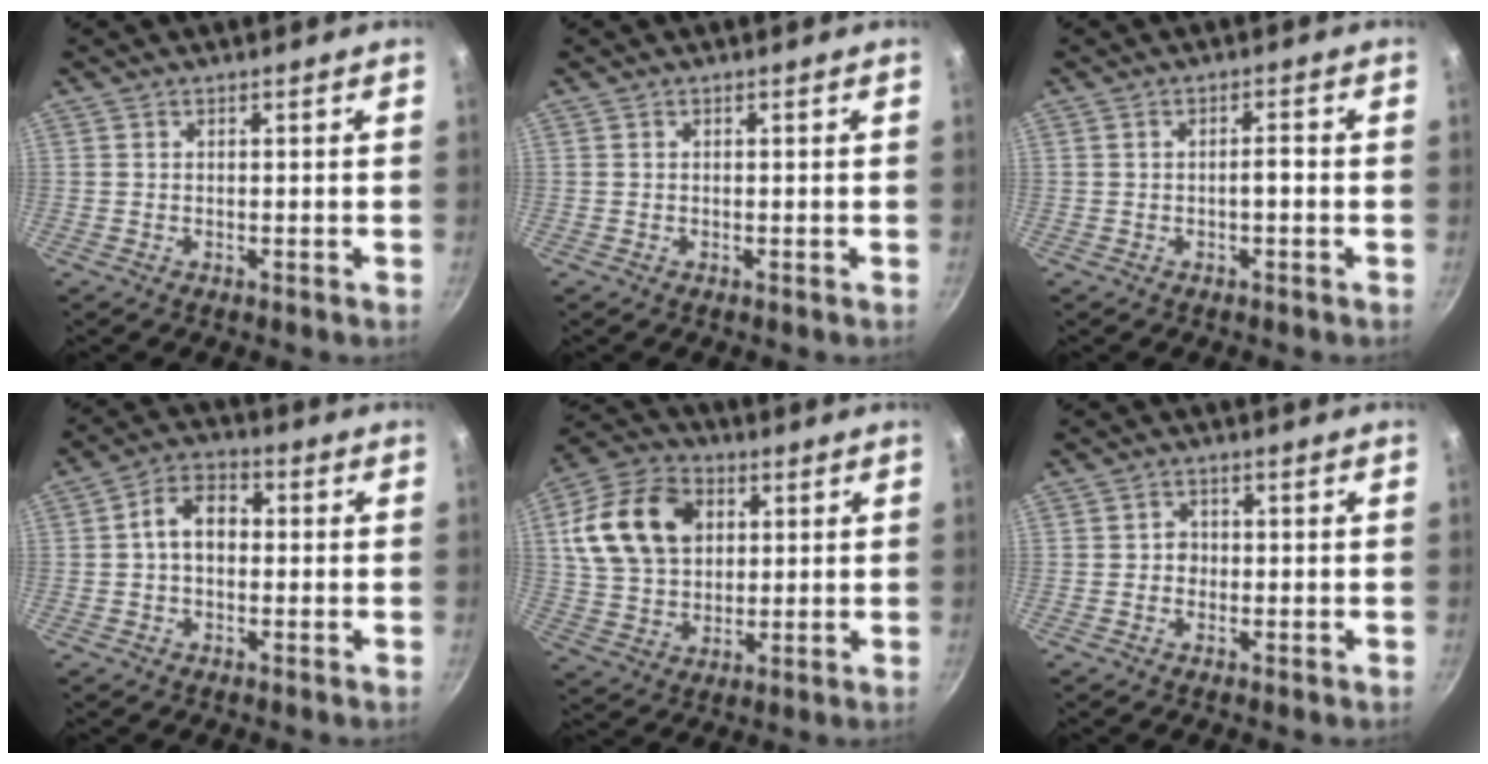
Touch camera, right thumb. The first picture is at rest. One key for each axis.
{"total": 0.0}
{"total": 2.1, "fx": -0.6, "fy": 0.6, "fz": 1.9, "tx": -0.026, "ty": 0.014, "tz": -0.008}
{"total": 7.3, "fx": 0.2, "fy": 5.1, "fz": 5.3, "tx": -0.061, "ty": 0.025, "tz": -0.010}
{"total": 17.1, "fx": 4.4, "fy": 12.5, "fz": 10.7, "tx": -0.178, "ty": 0.006, "tz": 0.075}
{"total": 2.2, "fx": -0.3, "fy": 2.0, "fz": 1.0, "tx": -0.003, "ty": 0.004, "tz": -0.009}